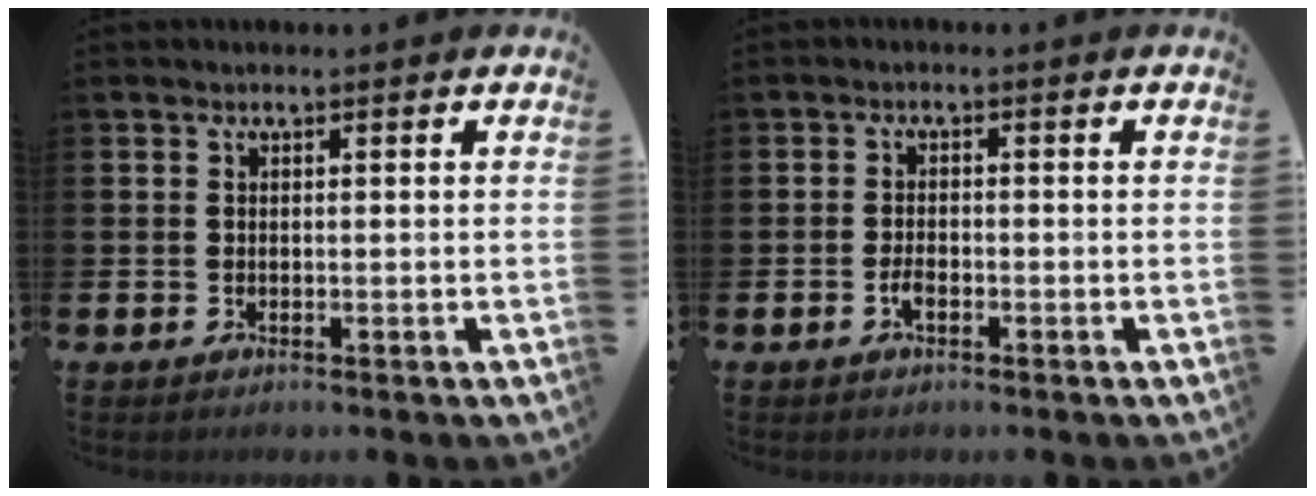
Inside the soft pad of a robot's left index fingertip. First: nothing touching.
{"total": 1.8, "force": [-0.9, 0.7, 1.4], "torque": [-0.030, 0.004, -0.016]}